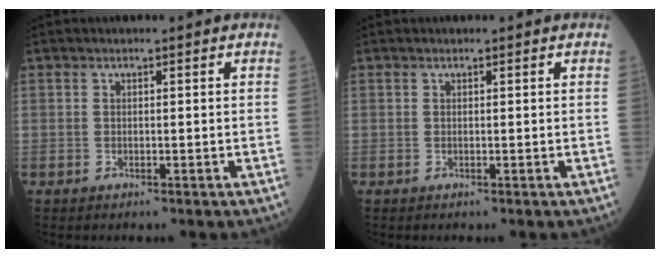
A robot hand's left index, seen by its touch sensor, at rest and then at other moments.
{"total": 0.0}